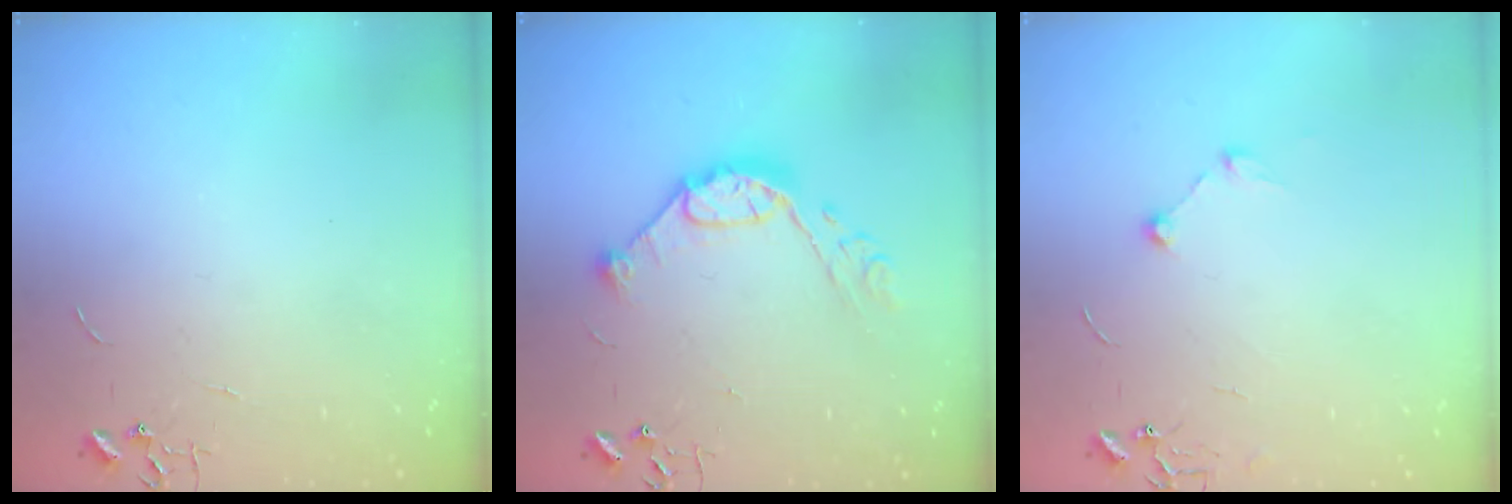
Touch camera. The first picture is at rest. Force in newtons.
{"total": 11.7, "press": 11.7, "slide": 0.6}
{"total": 5.9, "press": 5.9, "slide": 0.8}